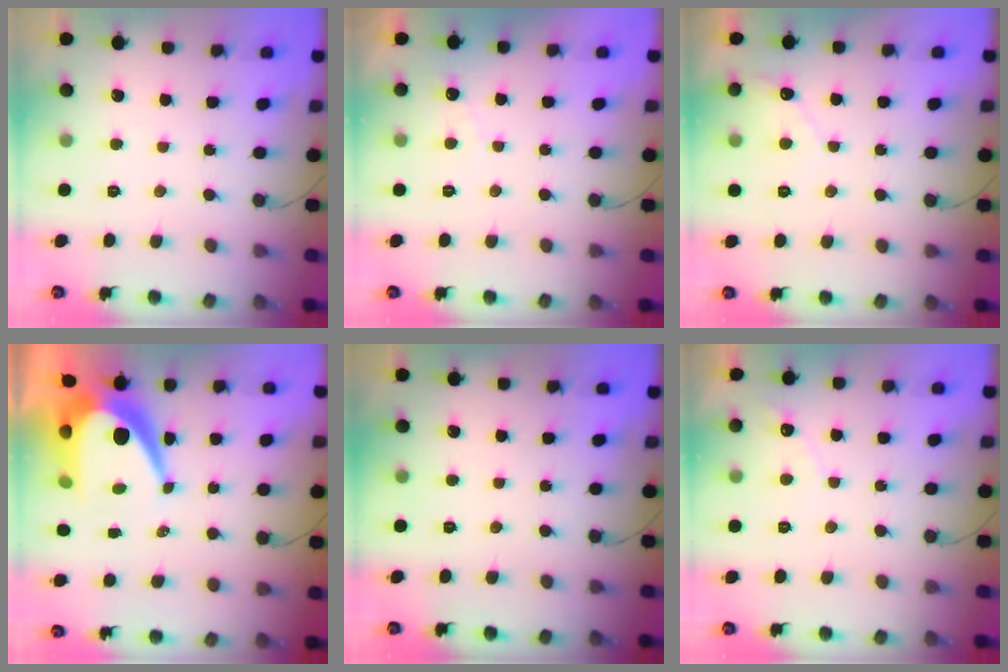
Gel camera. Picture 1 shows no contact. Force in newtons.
{"total": 2.5, "press": 2.5, "slide": 0.1}
{"total": 4.5, "press": 4.5, "slide": 0.4}
{"total": 13.1, "press": 13.1, "slide": 0.9}
{"total": 0.0}
{"total": 2.5, "press": 2.5, "slide": 0.1}